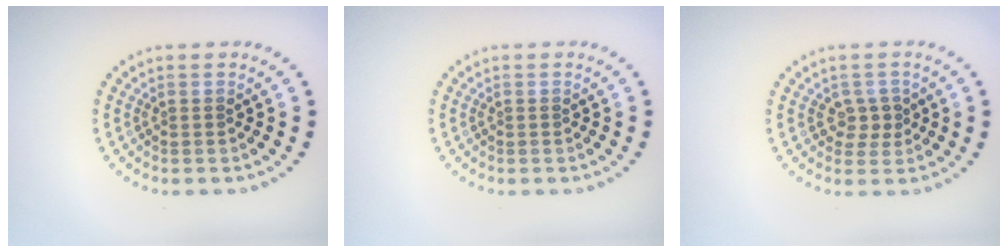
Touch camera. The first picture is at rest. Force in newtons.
{"total": 0.0}
{"total": 1.7, "press": 1.6, "slide": 0.6}